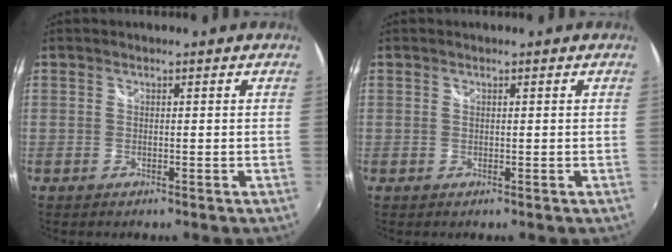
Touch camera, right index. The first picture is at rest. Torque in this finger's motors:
{"motor_torque": [0.10, 0.28, -0.04, 0.00]}